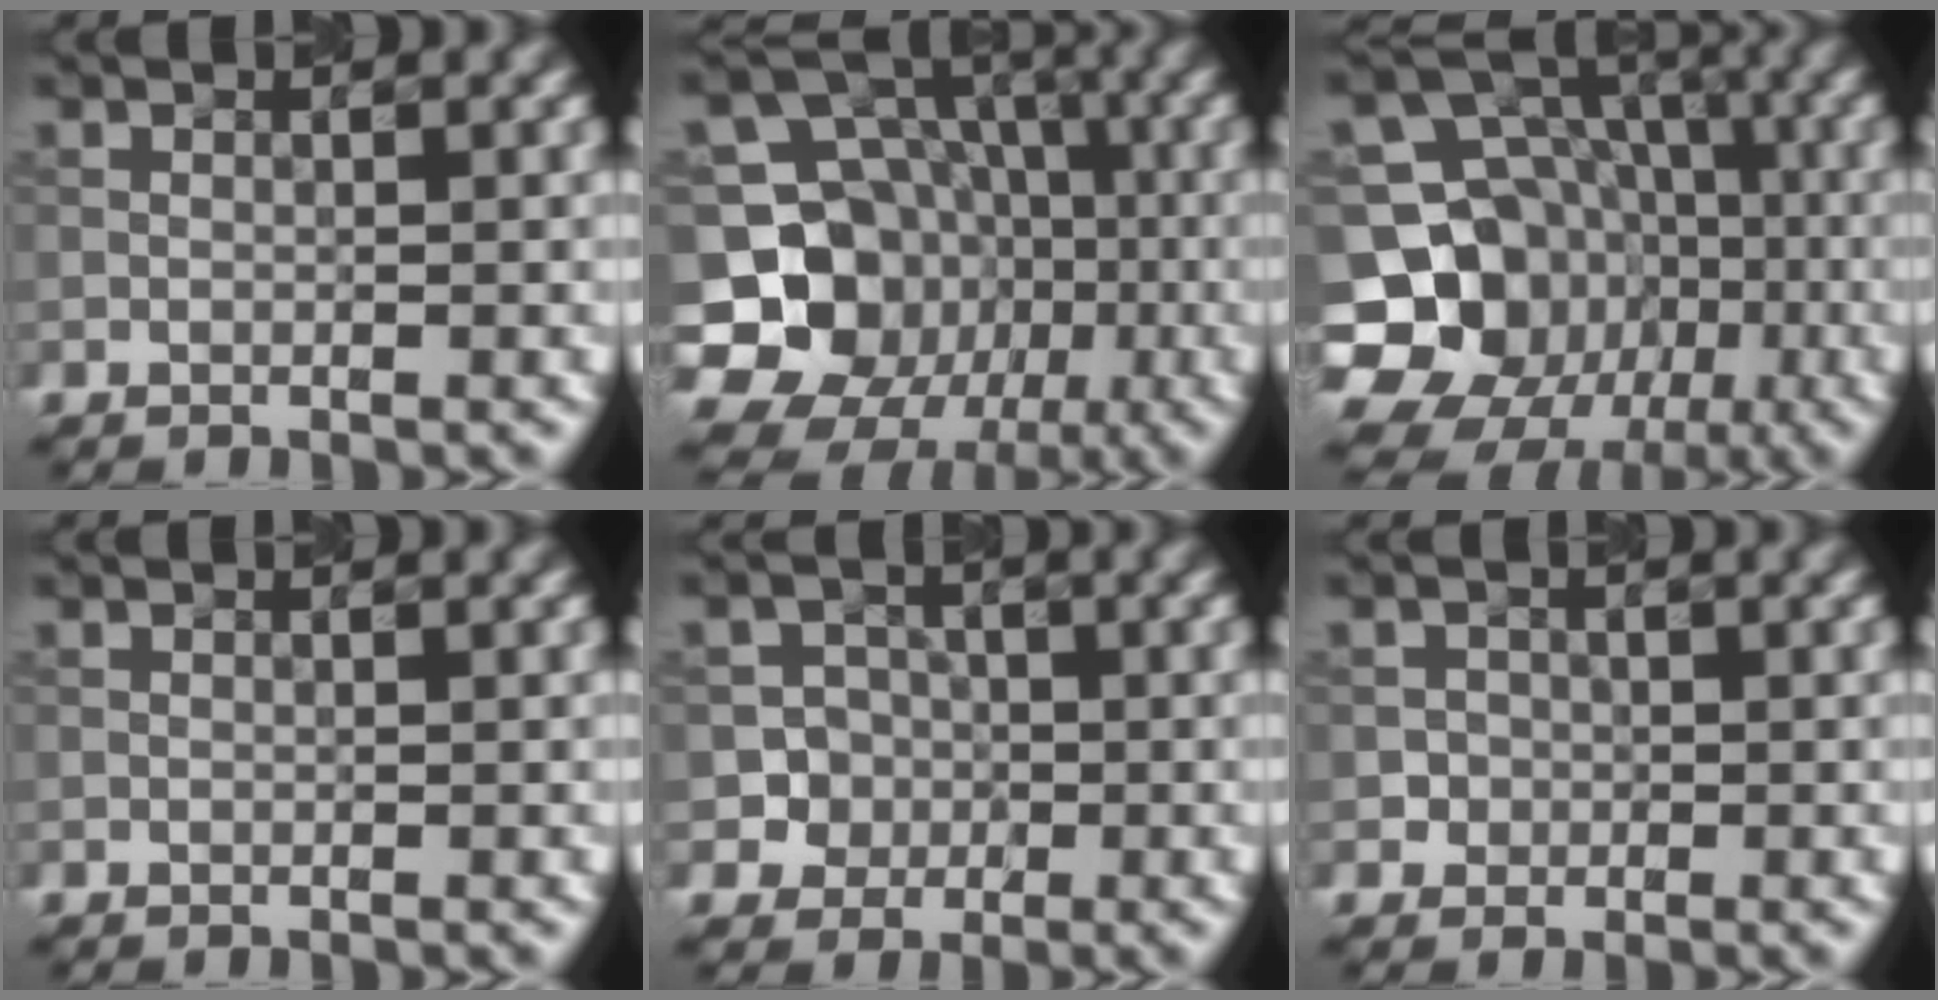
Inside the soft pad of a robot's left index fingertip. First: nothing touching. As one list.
[{"total": 15.2, "force": [-4.8, 13.3, 5.5], "torque": [-0.108, -0.006, -0.093]}, {"total": 17.3, "force": [-5.7, 15.2, 6.0], "torque": [-0.125, -0.007, -0.103]}, {"total": 0.0}, {"total": 3.9, "force": [-1.3, 3.7, 0.3], "torque": [0.019, 0.012, -0.035]}, {"total": 1.4, "force": [-0.3, 1.4, 0.0], "torque": [0.016, 0.004, -0.007]}]